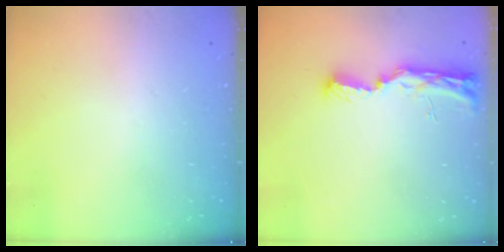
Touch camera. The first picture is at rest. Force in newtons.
{"total": 11.2, "press": 9.8, "slide": 5.4}